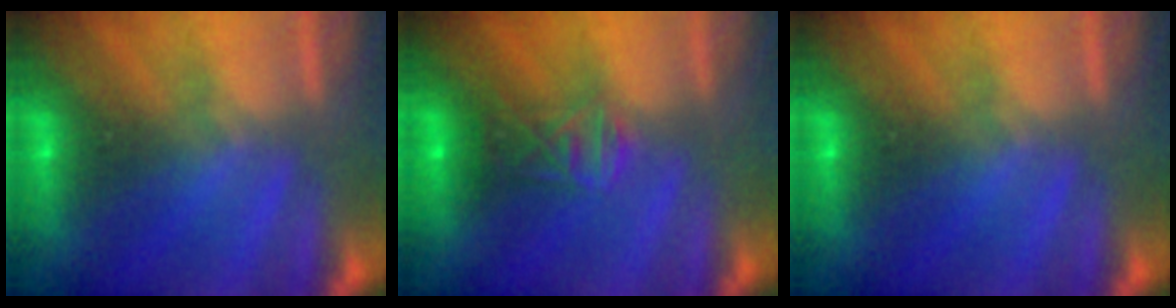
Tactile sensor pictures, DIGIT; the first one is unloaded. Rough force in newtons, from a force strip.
{"total": 2.6}
{"total": 0.0}